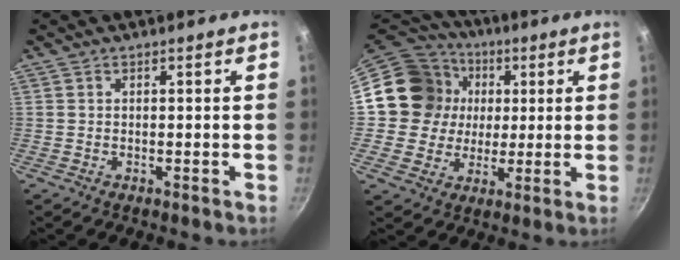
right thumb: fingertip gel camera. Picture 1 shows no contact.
{"total": 16.5, "force": [2.1, 15.5, 5.4], "torque": [-0.074, 0.018, 0.030]}